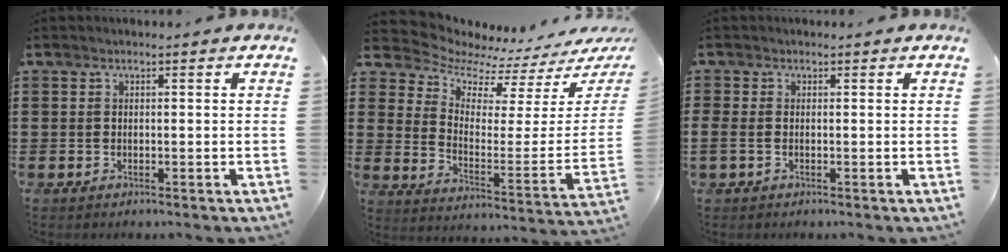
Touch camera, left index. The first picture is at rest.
{"total": 5.8, "force": [5.4, 1.7, 1.0], "torque": [-0.057, -0.056, 0.094]}
{"total": 1.0, "force": [-0.4, 0.3, 0.9], "torque": [-0.025, -0.005, -0.009]}